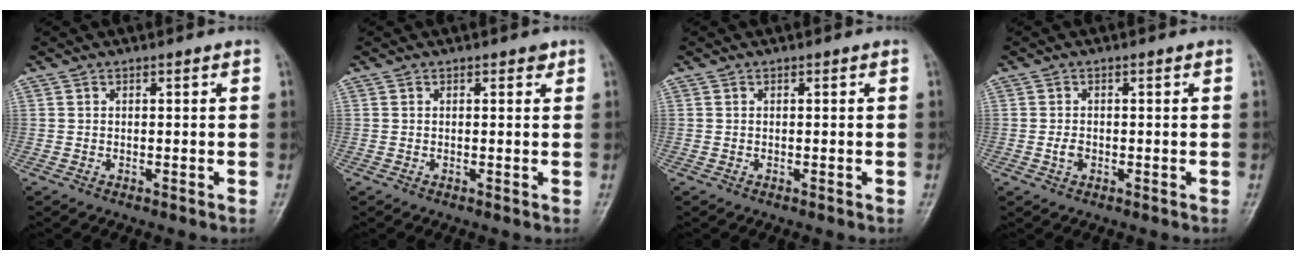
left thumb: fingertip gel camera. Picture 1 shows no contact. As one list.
[{"total": 0.9, "force": [0.6, 0.6, 0.5], "torque": [0.001, -0.003, 0.003]}, {"total": 0.0}, {"total": 1.6, "force": [-0.3, 1.1, 1.1], "torque": [-0.016, 0.001, -0.007]}]